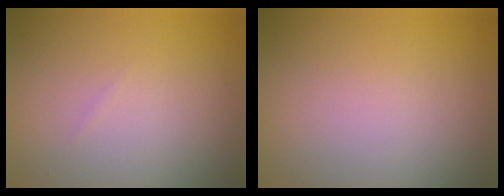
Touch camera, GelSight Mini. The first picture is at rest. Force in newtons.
{"total": 0.0}